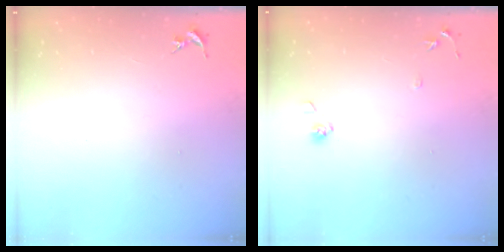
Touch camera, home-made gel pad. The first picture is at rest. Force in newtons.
{"total": 6.3, "press": 6.2, "slide": 1.0}